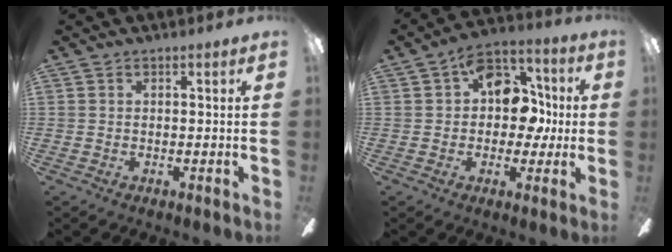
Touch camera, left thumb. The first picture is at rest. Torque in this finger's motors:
{"motor_torque": [0.99, 1.11, 0.03, -0.04, 0.08]}